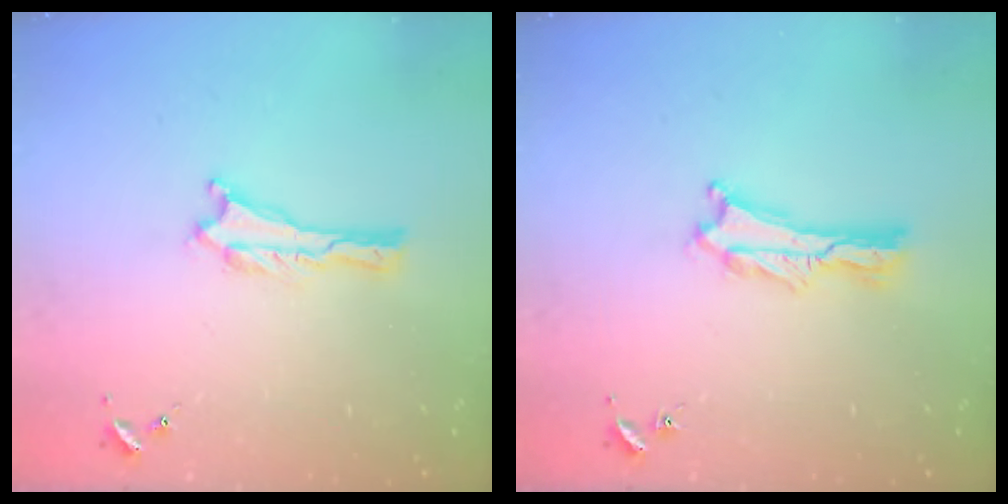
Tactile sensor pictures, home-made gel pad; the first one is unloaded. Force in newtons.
{"total": 1.4, "press": 1.4, "slide": 0.3}